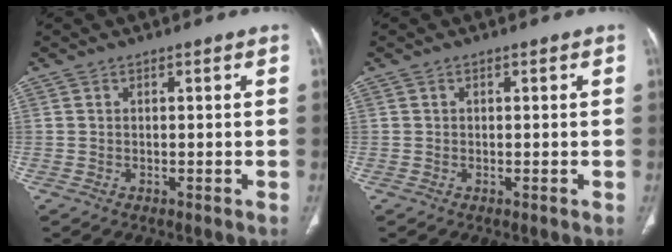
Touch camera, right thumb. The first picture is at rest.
{"total": 0.0}